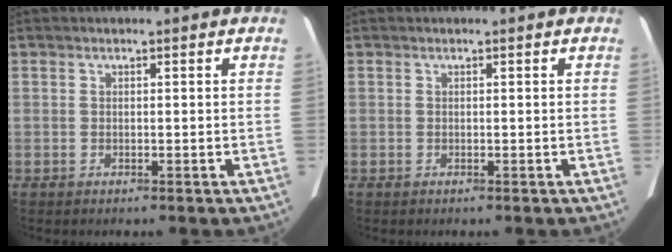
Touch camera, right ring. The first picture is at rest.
{"total": 0.0}